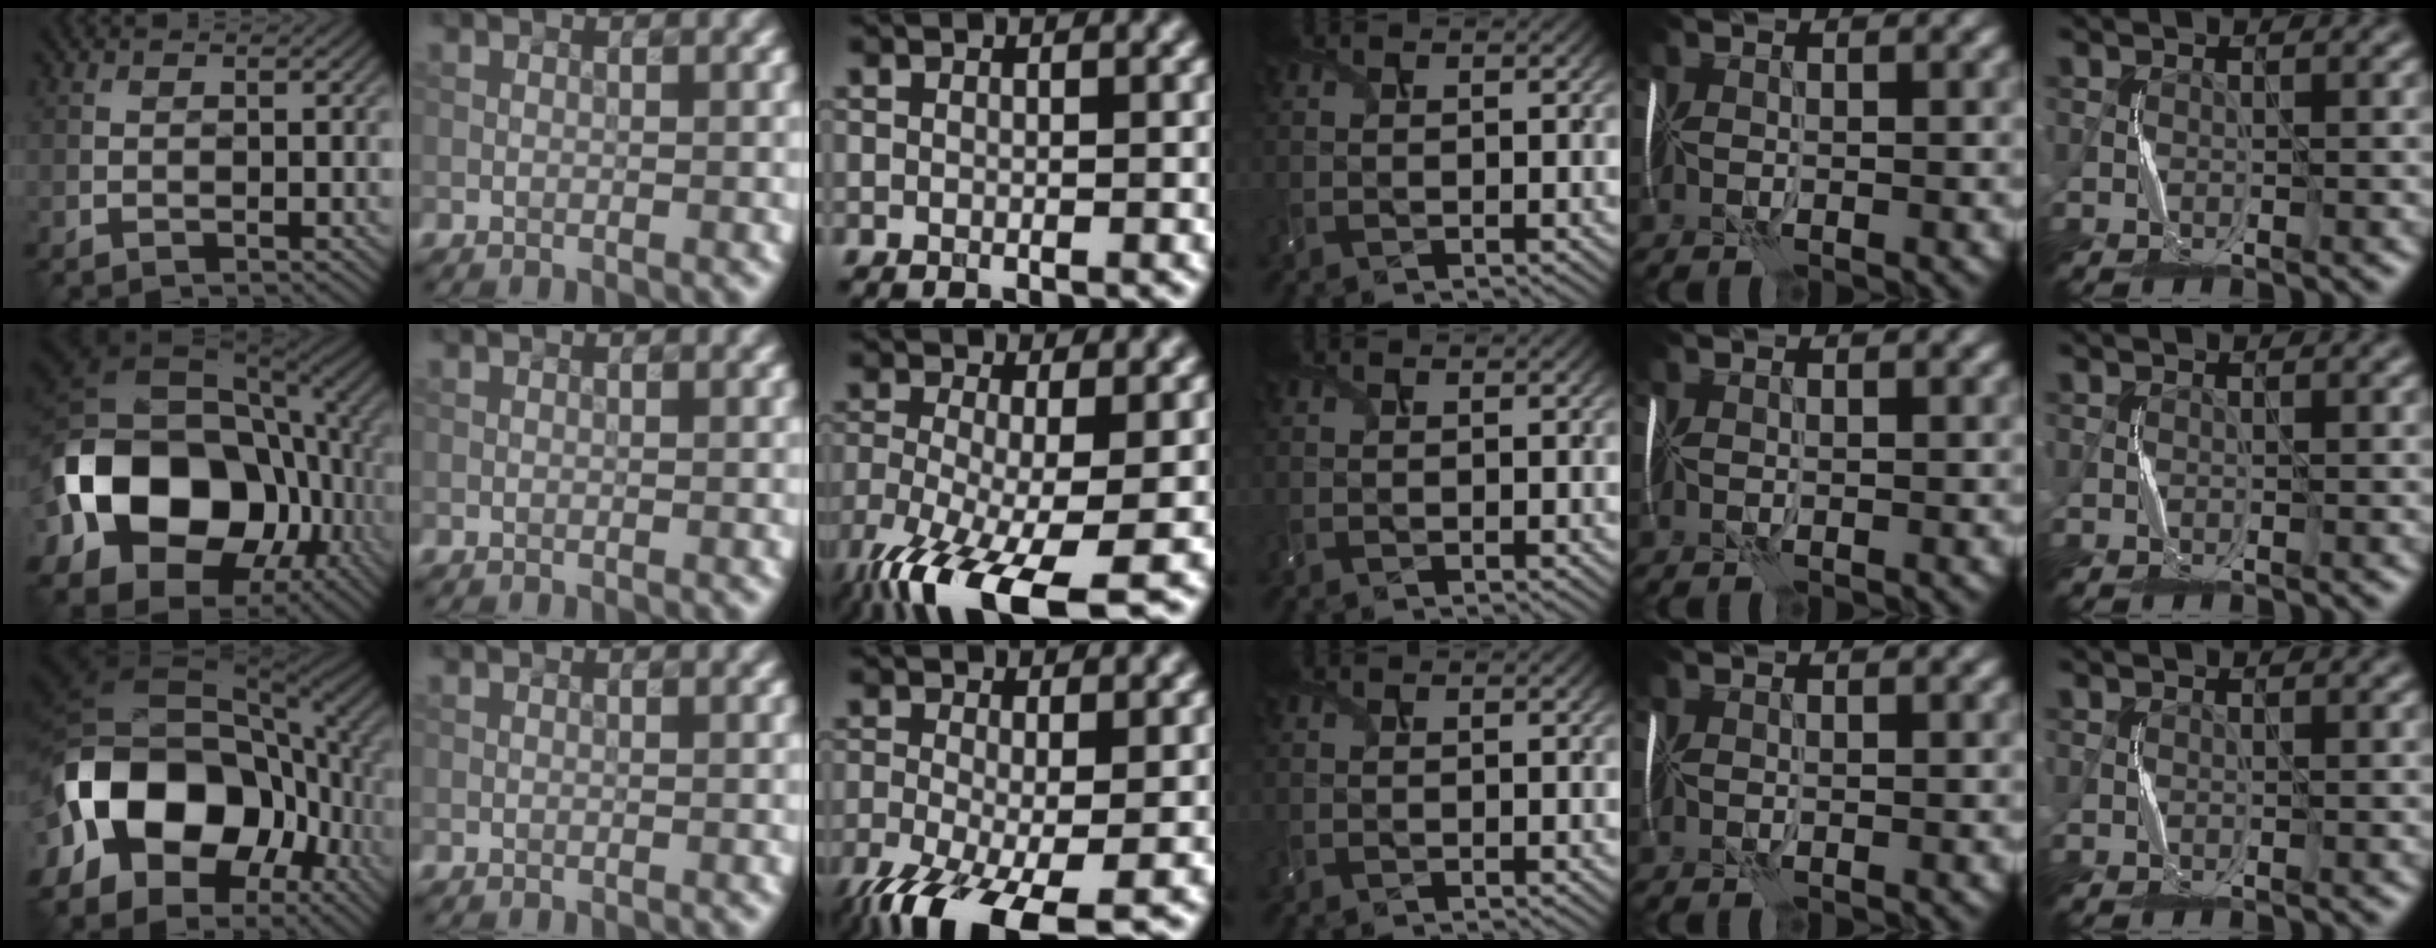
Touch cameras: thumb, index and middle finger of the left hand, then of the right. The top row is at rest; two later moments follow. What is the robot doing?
{"motion": "shake", "object": "handbell"}